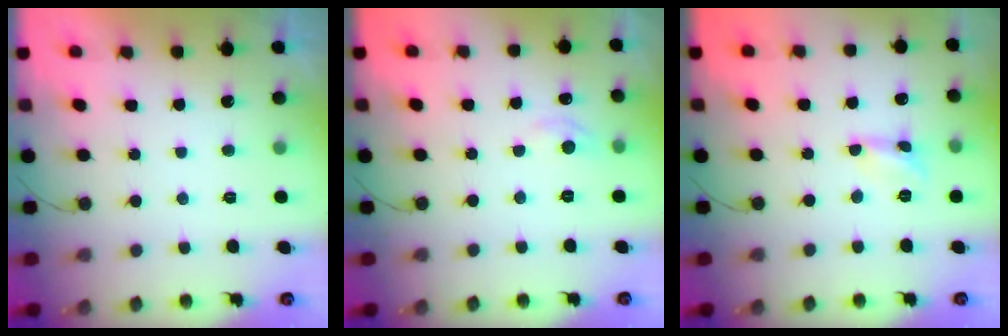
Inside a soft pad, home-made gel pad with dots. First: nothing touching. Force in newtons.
{"total": 3.3, "press": 3.3, "slide": 0.4}
{"total": 2.0, "press": 2.0, "slide": 0.2}